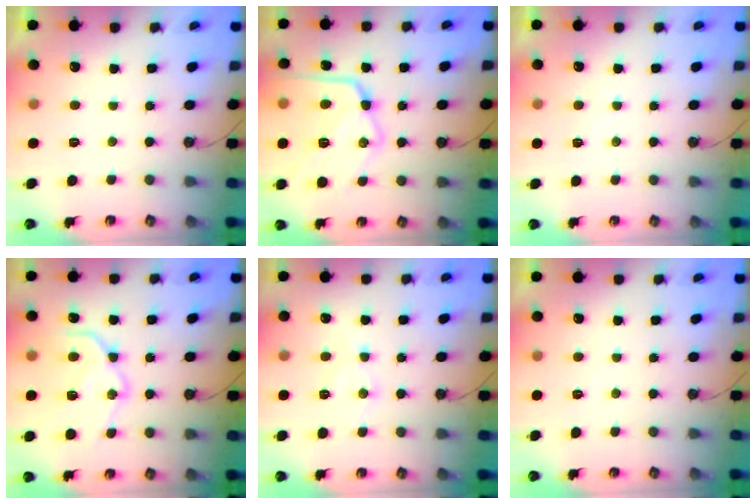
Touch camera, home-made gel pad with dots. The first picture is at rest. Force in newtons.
{"total": 21.1, "press": 21.0, "slide": 1.6}
{"total": 3.4, "press": 3.4, "slide": 0.4}
{"total": 19.4, "press": 19.4, "slide": 1.9}
{"total": 8.6, "press": 8.6, "slide": 0.8}
{"total": 2.3, "press": 2.3, "slide": 0.4}